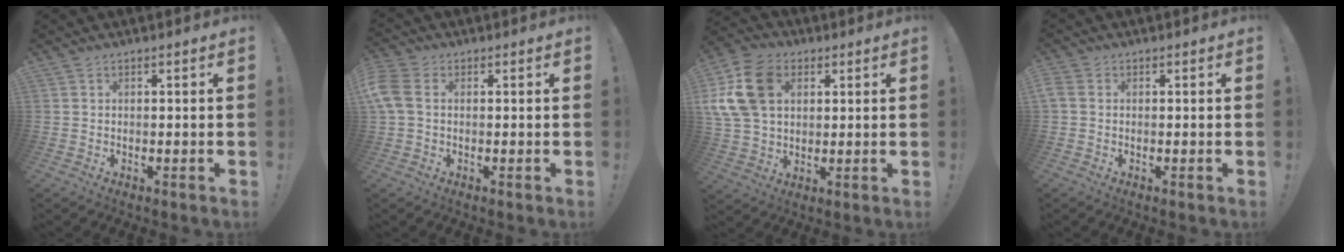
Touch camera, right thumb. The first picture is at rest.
{"total": 6.1, "force": [0.8, 4.1, 4.4], "torque": [-0.115, 0.003, 0.017]}
{"total": 17.5, "force": [5.1, 12.8, 10.8], "torque": [-0.219, -0.004, 0.100]}
{"total": 1.6, "force": [0.0, 1.1, 1.1], "torque": [-0.029, 0.008, 0.002]}